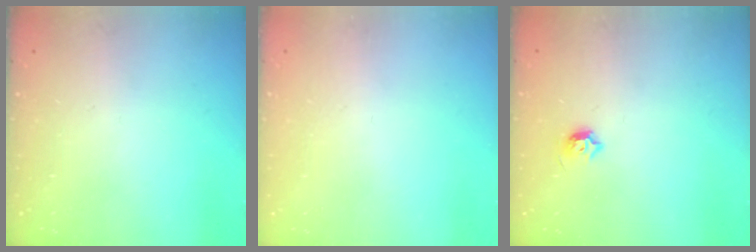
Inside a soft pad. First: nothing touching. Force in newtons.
{"total": 0.9, "press": 0.9, "slide": 0.1}
{"total": 4.7, "press": 4.6, "slide": 1.2}